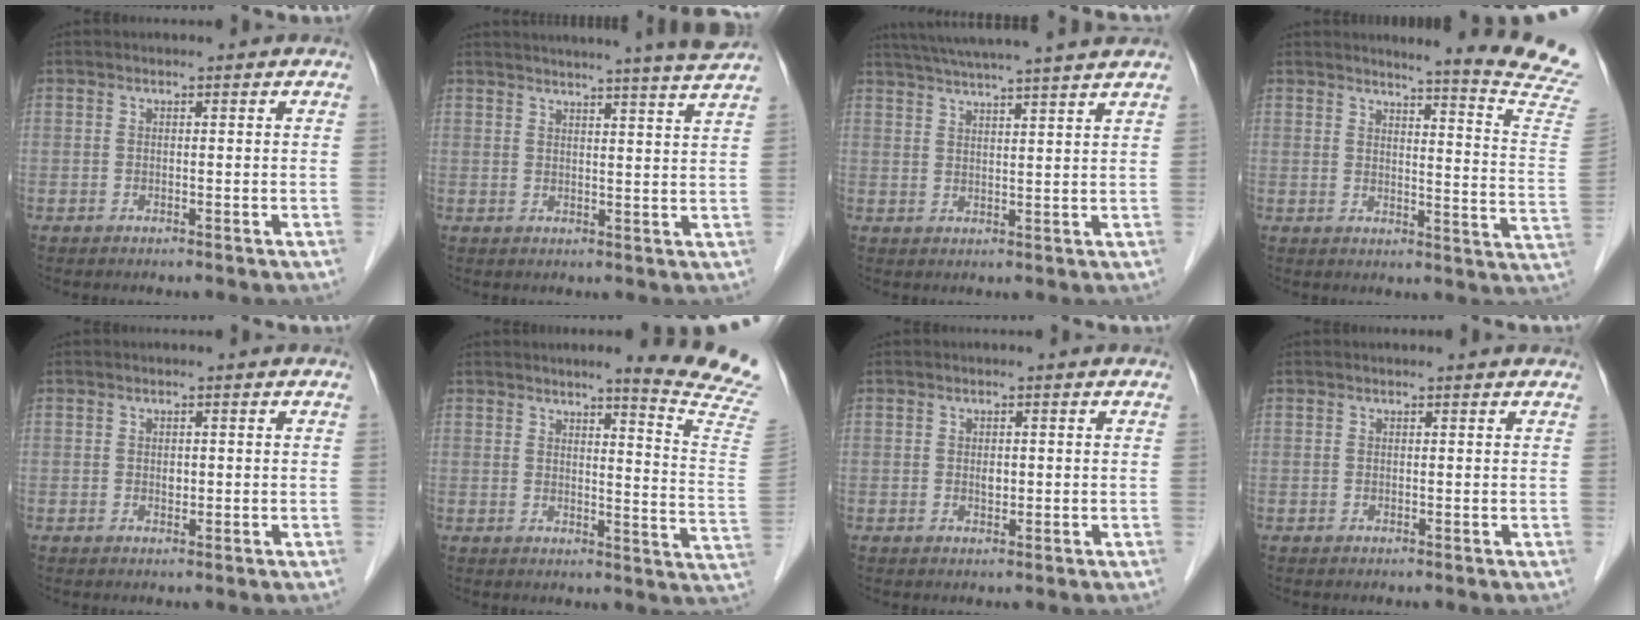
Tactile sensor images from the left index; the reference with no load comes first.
{"total": 14.4, "force": [13.2, -1.8, 5.4], "torque": [-0.087, -0.034, 0.154]}
{"total": 14.6, "force": [12.8, -1.0, 6.9], "torque": [-0.121, 0.017, 0.176]}
{"total": 15.9, "force": [14.8, -2.2, 5.2], "torque": [-0.069, -0.126, 0.153]}
{"total": 0.8, "force": [0.0, 0.6, 0.6], "torque": [-0.010, 0.001, 0.001]}
{"total": 13.8, "force": [12.3, -2.1, 5.8], "torque": [-0.074, -0.104, 0.125]}
{"total": 1.1, "force": [0.1, 0.7, 0.9], "torque": [-0.015, 0.000, 0.002]}
{"total": 1.5, "force": [1.5, 0.0, 0.3], "torque": [-0.012, 0.009, 0.014]}